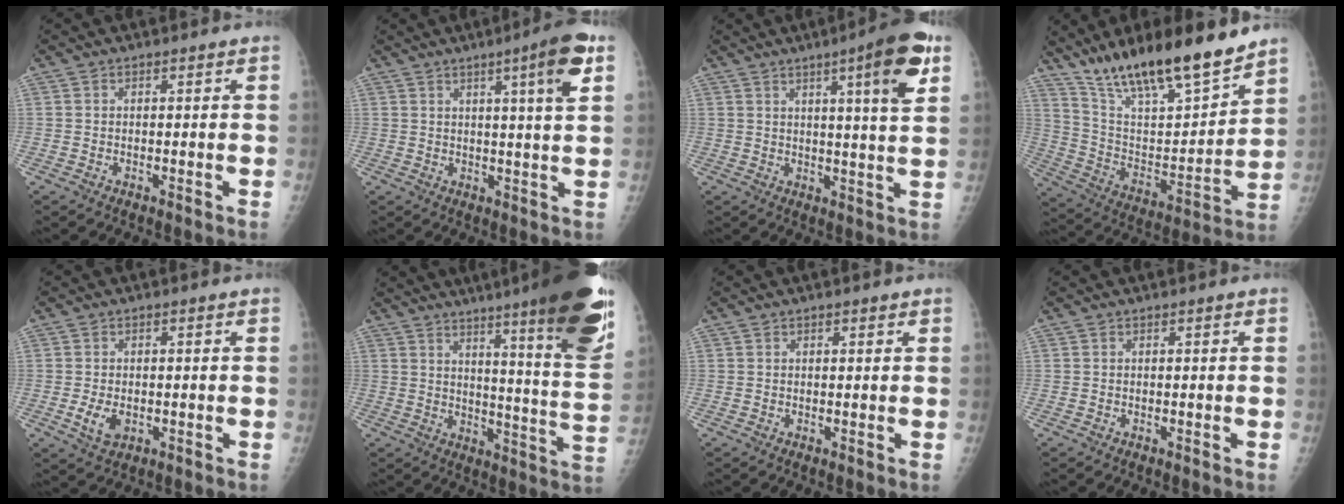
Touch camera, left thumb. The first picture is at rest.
{"total": 8.2, "force": [3.7, 0.2, 7.3], "torque": [-0.105, -0.014, 0.049]}
{"total": 11.1, "force": [5.2, 1.0, 9.8], "torque": [-0.132, -0.020, 0.068]}
{"total": 22.3, "force": [17.5, 4.8, 13.1], "torque": [-0.194, -0.082, 0.310]}
{"total": 4.1, "force": [-0.9, 2.6, 3.0], "torque": [-0.056, -0.005, -0.010]}
{"total": 23.7, "force": [14.9, 2.1, 18.3], "torque": [-0.235, -0.079, 0.201]}
{"total": 0.8, "force": [0.5, 0.3, 0.5], "torque": [-0.006, -0.001, 0.007]}
{"total": 0.0}